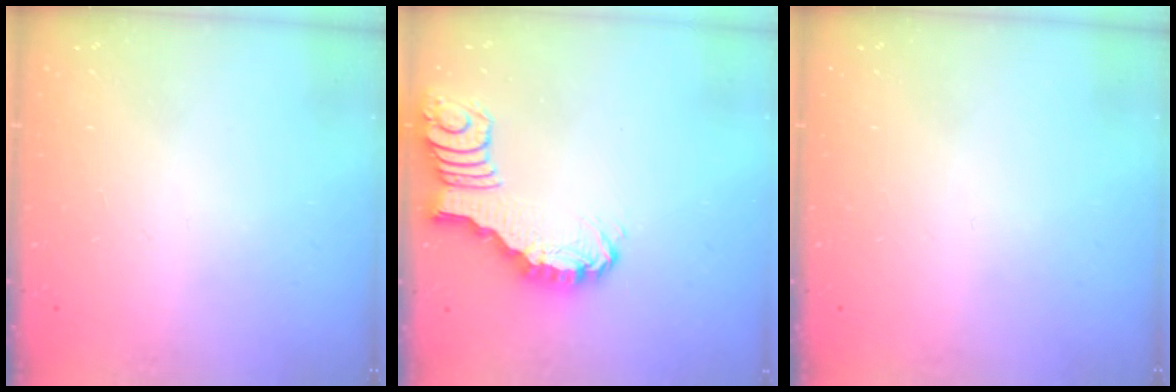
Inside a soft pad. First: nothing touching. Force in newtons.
{"total": 2.8, "press": 2.7, "slide": 0.4}
{"total": 0.0}